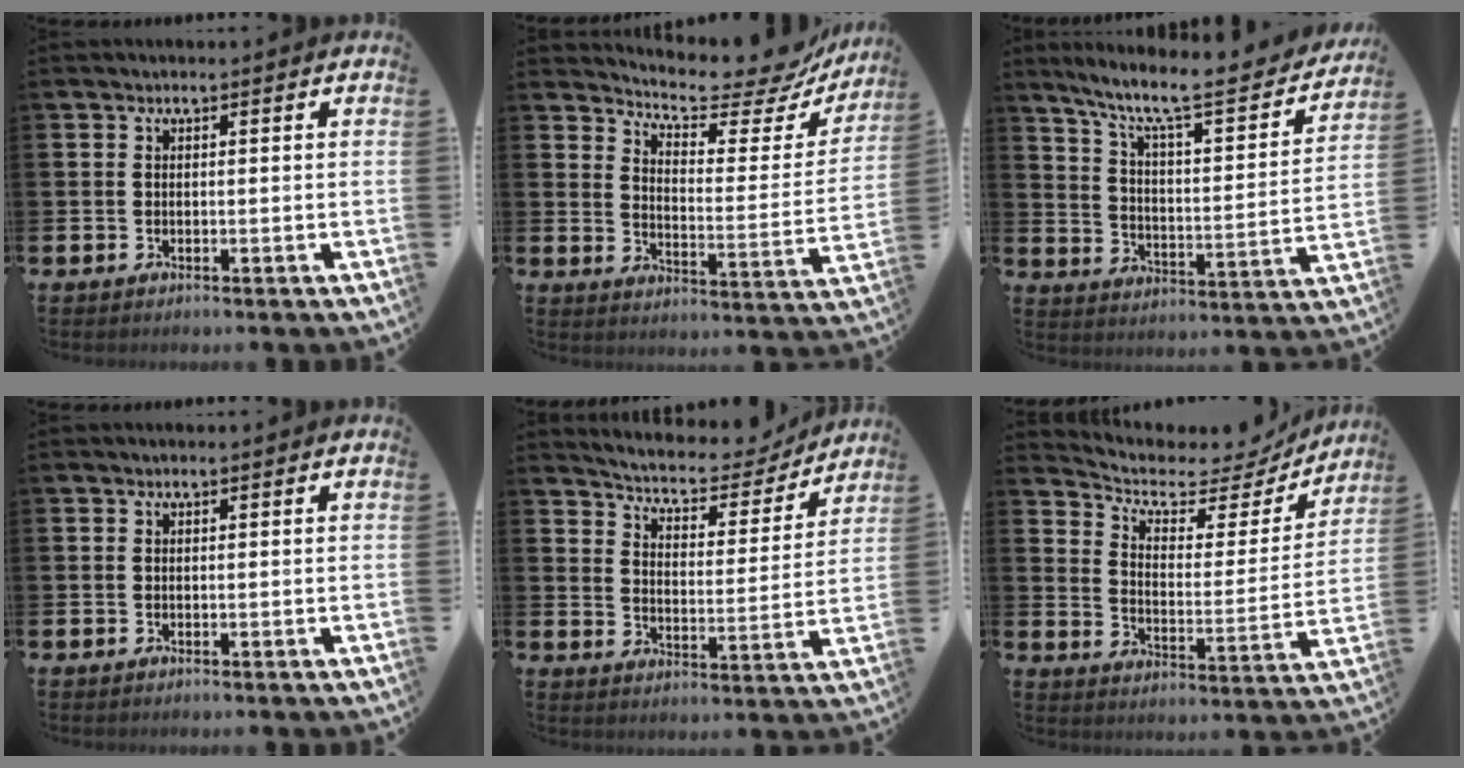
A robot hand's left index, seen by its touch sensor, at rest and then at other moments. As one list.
[{"total": 8.0, "force": [7.4, 1.5, 2.4], "torque": [-0.049, -0.066, 0.122]}, {"total": 9.3, "force": [7.8, 1.5, 4.9], "torque": [-0.115, -0.058, 0.123]}, {"total": 0.0}, {"total": 6.0, "force": [5.6, 1.4, 1.3], "torque": [-0.048, -0.047, 0.090]}, {"total": 5.8, "force": [5.1, 2.3, 1.5], "torque": [-0.055, -0.045, 0.078]}]